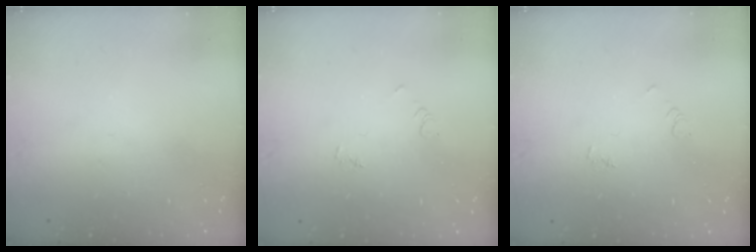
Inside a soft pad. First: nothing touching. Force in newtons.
{"total": 3.1, "press": 3.1, "slide": 0.4}
{"total": 3.1, "press": 3.1, "slide": 0.4}